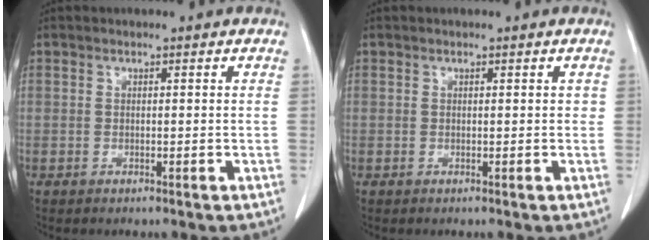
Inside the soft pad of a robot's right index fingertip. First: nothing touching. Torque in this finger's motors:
{"motor_torque": [-0.18, 0.07, -0.08, -0.01]}